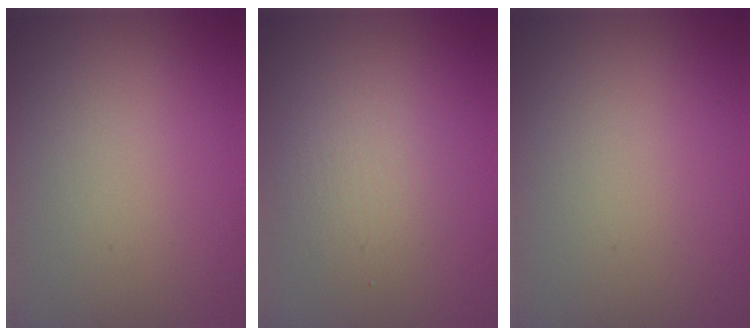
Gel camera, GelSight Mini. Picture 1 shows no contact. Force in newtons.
{"total": 2.3, "press": 2.3, "slide": 0.1}
{"total": 0.0}